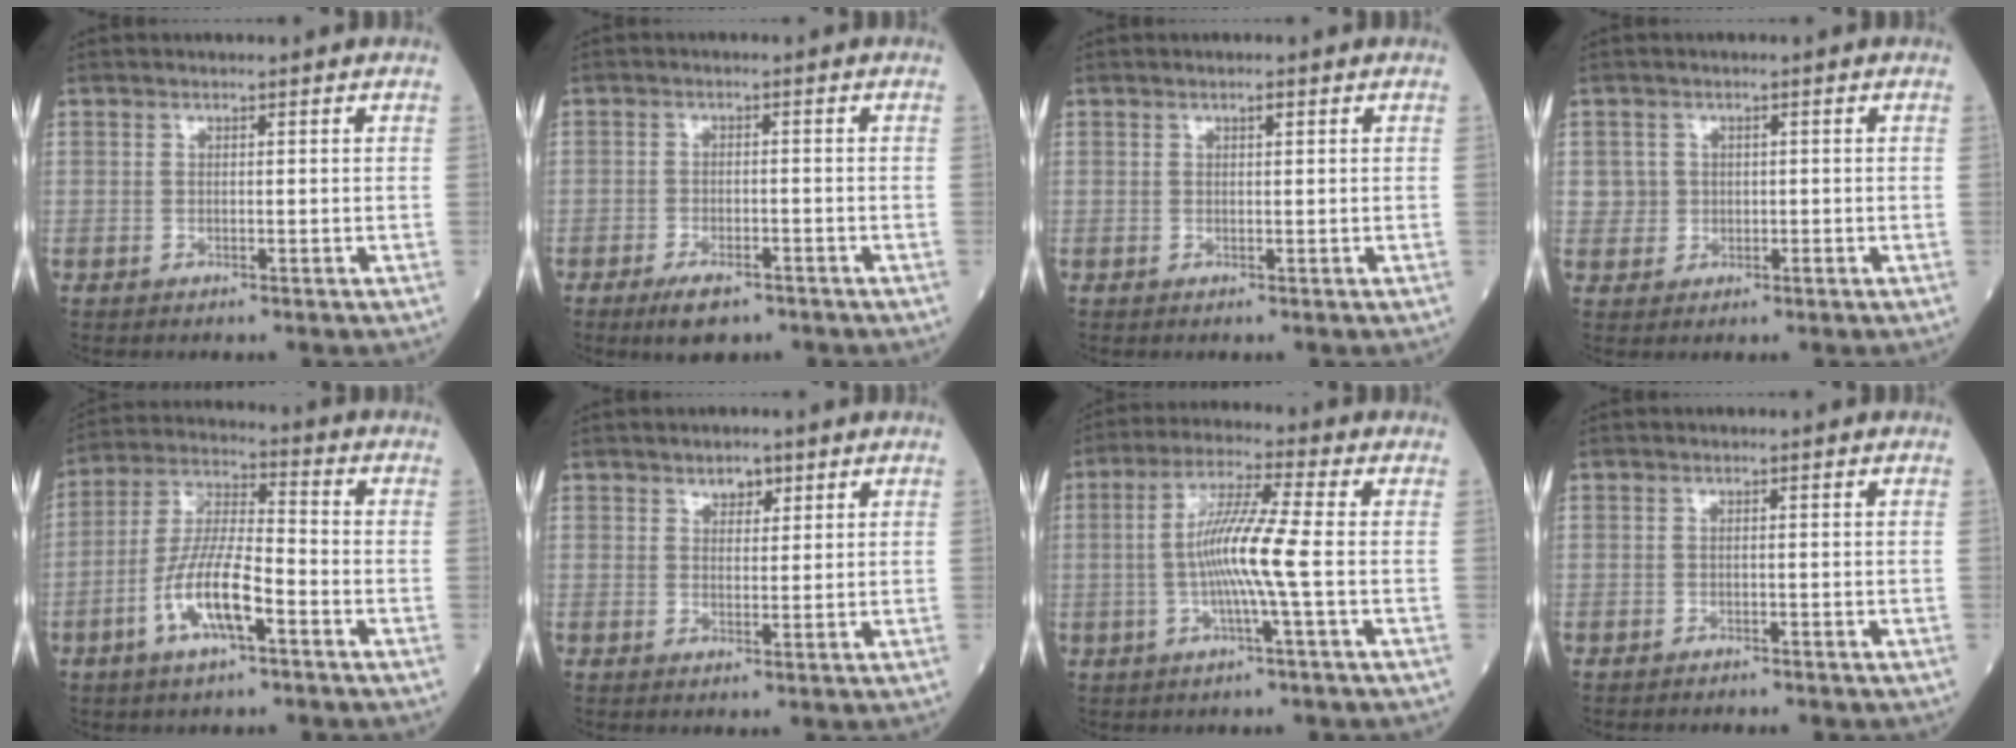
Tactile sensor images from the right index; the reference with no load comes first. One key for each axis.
{"total": 4.7, "fx": -3.3, "fy": 1.7, "fz": 2.9, "tx": -0.055, "ty": -0.003, "tz": -0.051}
{"total": 0.7, "fx": 0.4, "fy": 0.2, "fz": 0.6, "tx": -0.013, "ty": 0.000, "tz": 0.005}
{"total": 2.3, "fx": 0.3, "fy": 2.2, "fz": 0.0, "tx": 0.007, "ty": 0.004, "tz": 0.004}
{"total": 10.7, "fx": -4.4, "fy": 2.4, "fz": 9.5, "tx": -0.194, "ty": 0.003, "tz": -0.084}
{"total": 2.4, "fx": 1.6, "fy": 1.4, "fz": 1.2, "tx": -0.016, "ty": -0.002, "tz": 0.026}
{"total": 9.0, "fx": -1.0, "fy": -0.6, "fz": 8.9, "tx": -0.172, "ty": 0.004, "tz": -0.027}
{"total": 1.9, "fx": -1.8, "fy": 0.5, "fz": 0.5, "tx": -0.012, "ty": -0.002, "tz": -0.020}